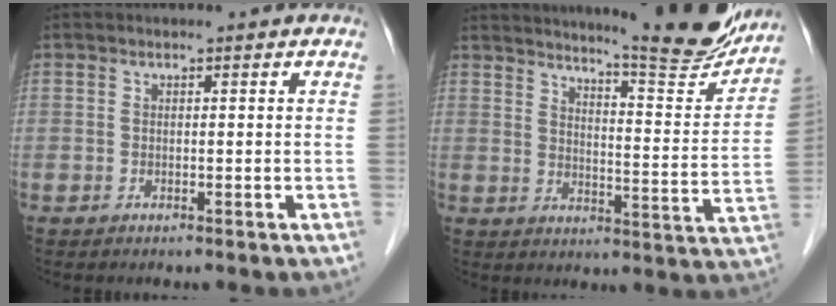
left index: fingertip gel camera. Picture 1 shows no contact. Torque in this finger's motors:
{"motor_torque": [0.75, -0.74, 0.42, 0.06]}